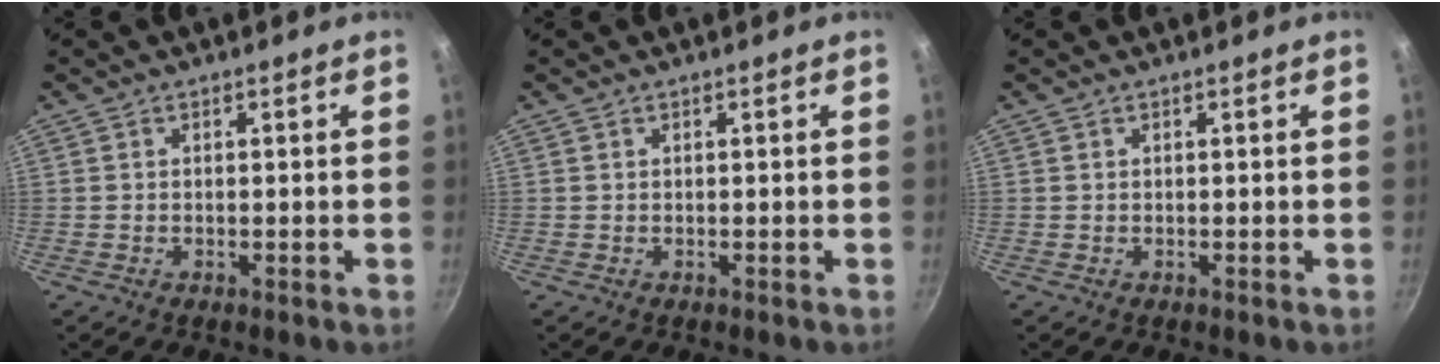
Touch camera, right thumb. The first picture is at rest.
{"total": 0.0}
{"total": 0.0}